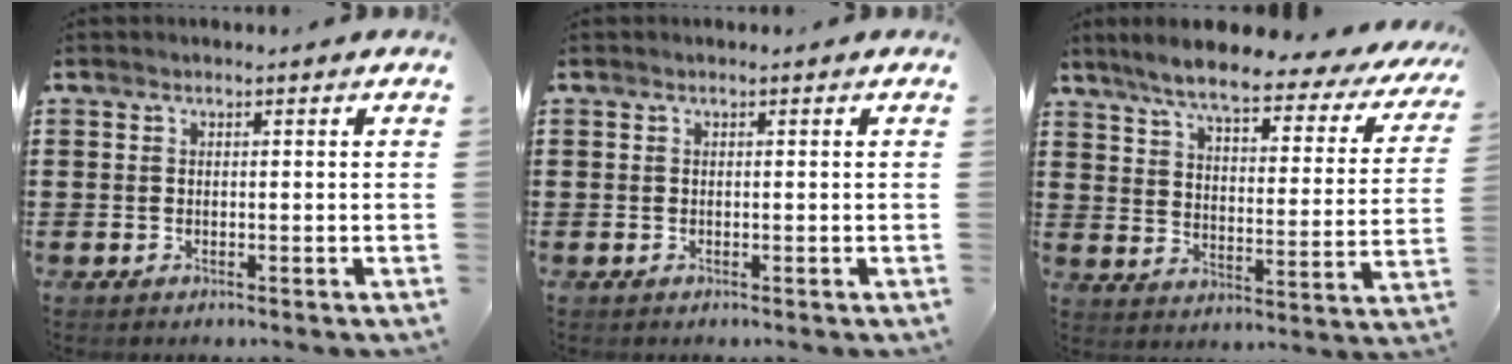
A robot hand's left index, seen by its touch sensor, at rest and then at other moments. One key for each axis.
{"total": 0.0}
{"total": 7.4, "fx": 6.0, "fy": 0.6, "fz": 4.2, "tx": -0.099, "ty": -0.039, "tz": 0.097}